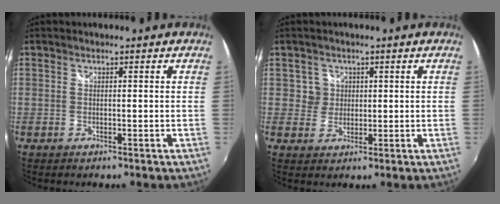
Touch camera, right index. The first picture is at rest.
{"total": 3.3, "force": [0.7, 3.2, 0.1], "torque": [0.008, 0.011, 0.010]}